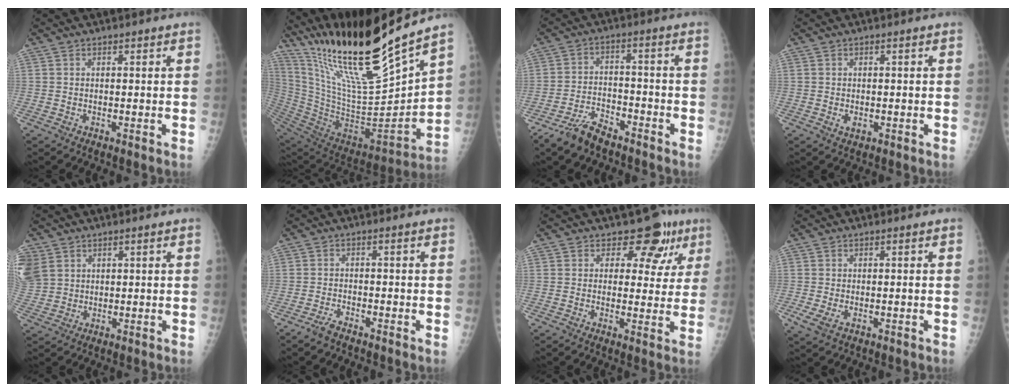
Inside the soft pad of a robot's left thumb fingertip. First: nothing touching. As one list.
[{"total": 26.8, "force": [21.5, 2.5, 15.9], "torque": [-0.249, -0.118, 0.393]}, {"total": 6.8, "force": [-5.5, 2.6, 3.0], "torque": [-0.058, 0.022, -0.103]}, {"total": 1.4, "force": [-0.2, 0.9, 1.0], "torque": [-0.010, -0.003, -0.001]}, {"total": 10.8, "force": [3.9, 9.0, 4.4], "torque": [-0.128, 0.011, 0.090]}, {"total": 2.2, "force": [-2.0, 0.4, 1.0], "torque": [-0.027, 0.005, -0.039]}, {"total": 7.9, "force": [4.6, 5.4, 3.5], "torque": [0.001, -0.017, 0.046]}, {"total": 3.0, "force": [-0.8, 1.3, 2.6], "torque": [-0.065, -0.003, -0.009]}]